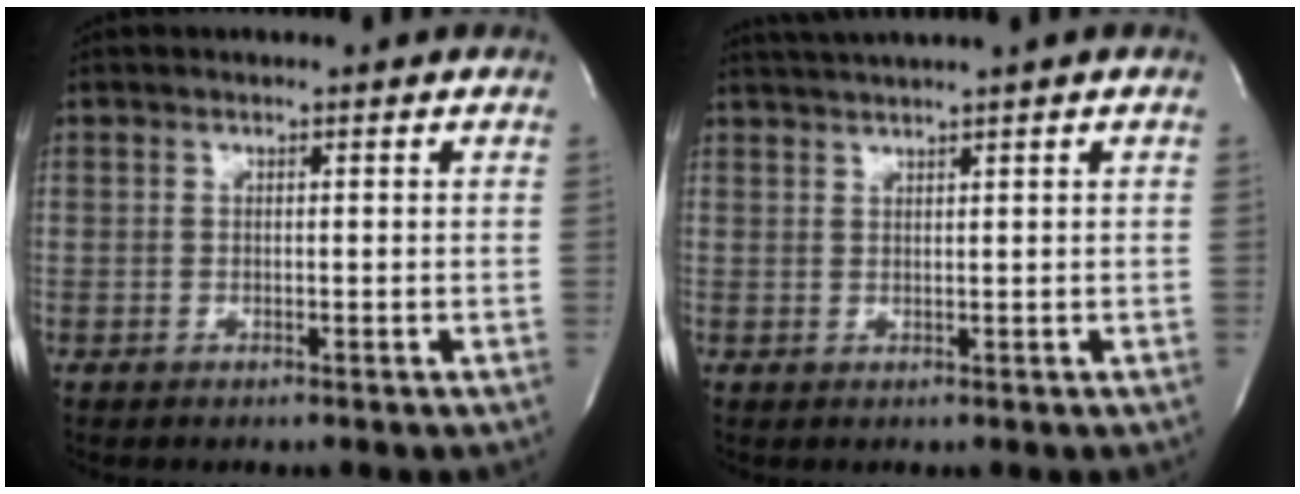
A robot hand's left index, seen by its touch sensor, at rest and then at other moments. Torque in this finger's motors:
{"motor_torque": [1.17, -0.97, 0.17, 0.06]}